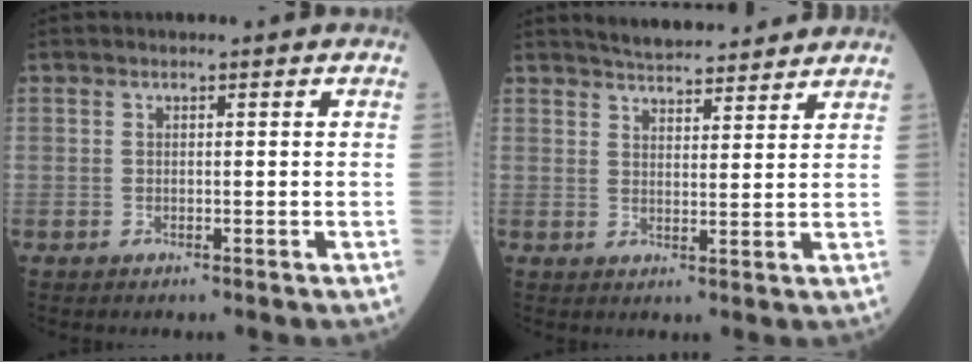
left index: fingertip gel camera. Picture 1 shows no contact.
{"total": 9.2, "force": [8.6, 1.4, 2.8], "torque": [-0.041, 0.011, 0.121]}